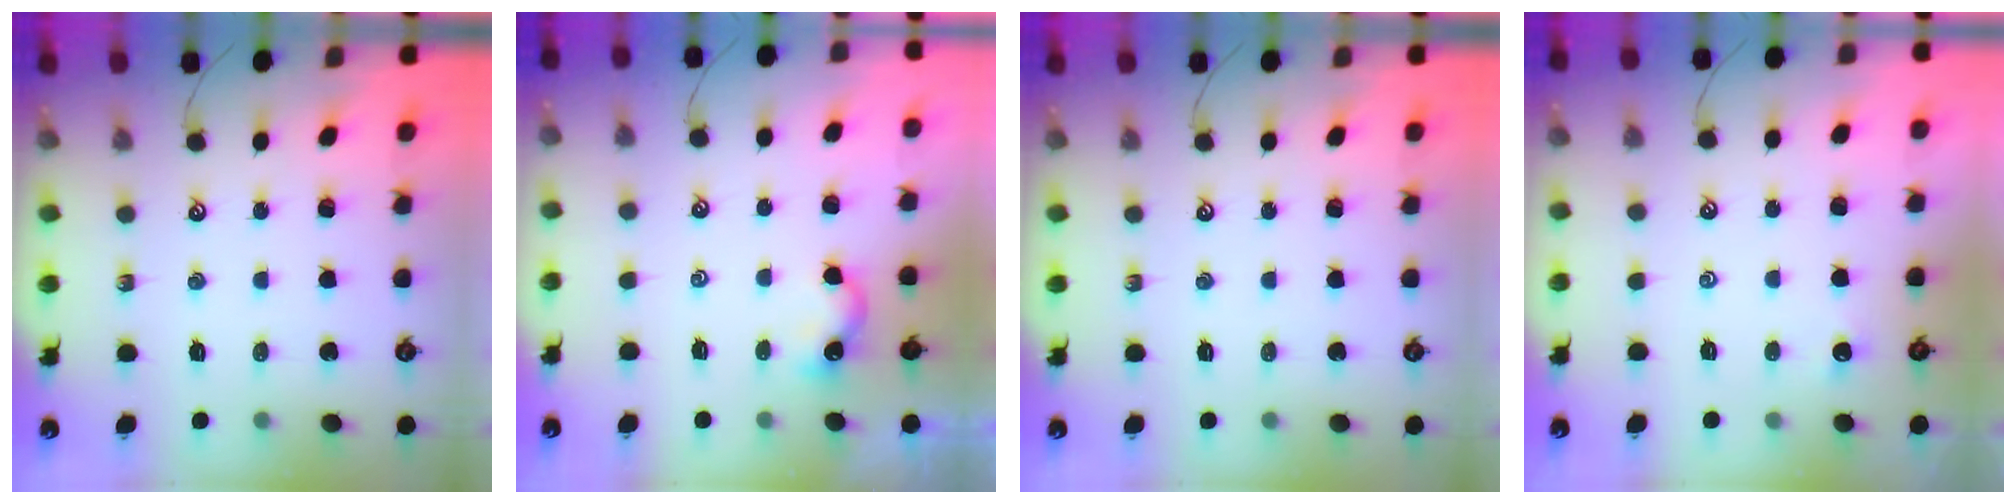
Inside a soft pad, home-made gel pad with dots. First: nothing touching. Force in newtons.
{"total": 2.5, "press": 2.5, "slide": 0.2}
{"total": 0.0}
{"total": 2.1, "press": 2.1, "slide": 0.3}